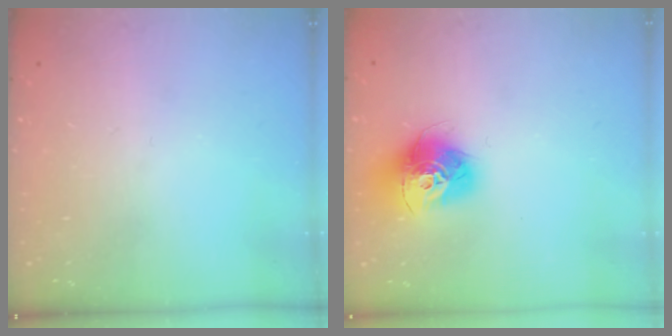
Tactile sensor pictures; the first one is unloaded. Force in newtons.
{"total": 14.1, "press": 14.1, "slide": 1.3}